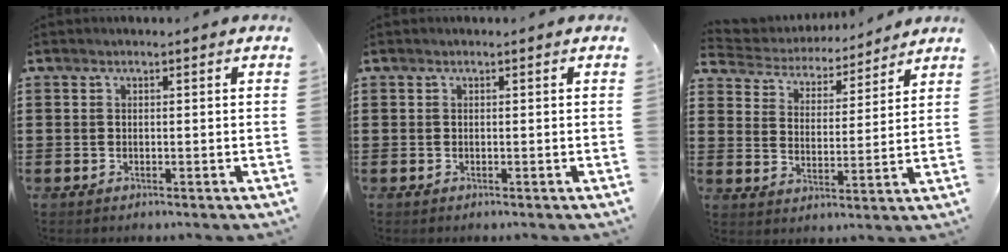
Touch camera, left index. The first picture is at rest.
{"total": 0.0}
{"total": 4.2, "force": [4.1, 0.6, 0.0], "torque": [-0.027, -0.032, 0.067]}